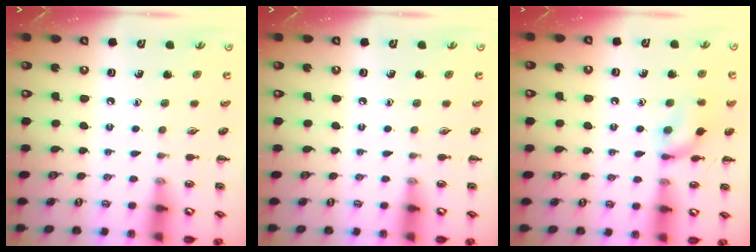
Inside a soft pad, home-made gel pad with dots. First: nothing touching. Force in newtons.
{"total": 0.0}
{"total": 11.0, "press": 11.0, "slide": 0.6}